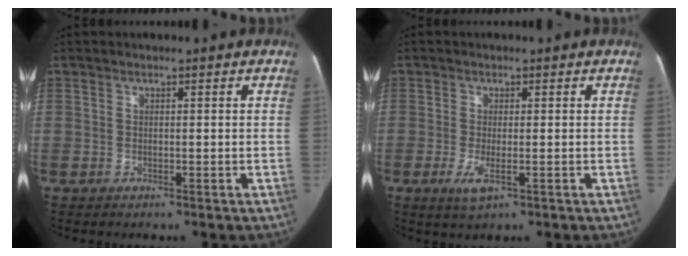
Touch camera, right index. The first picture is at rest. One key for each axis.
{"total": 3.3, "fx": -1.2, "fy": 1.2, "fz": 2.9, "tx": -0.055, "ty": -0.004, "tz": -0.017}